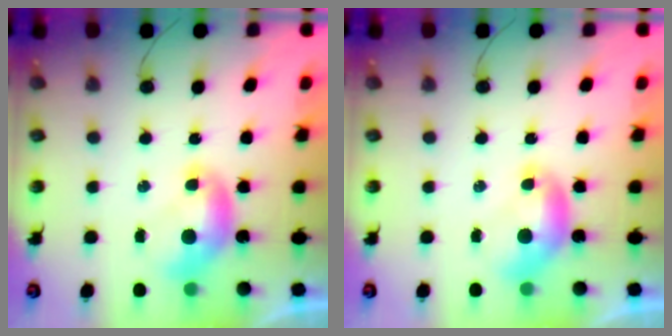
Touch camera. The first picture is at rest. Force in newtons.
{"total": 0.0}